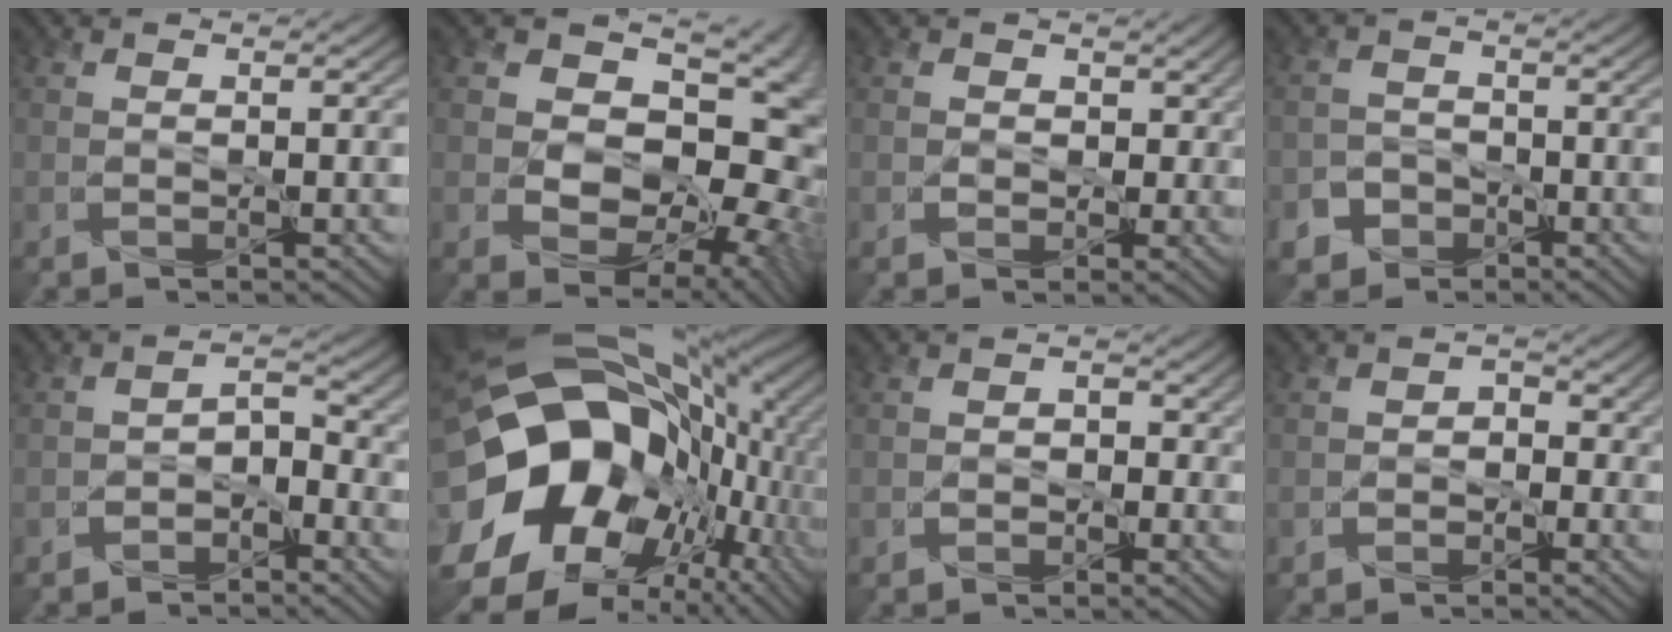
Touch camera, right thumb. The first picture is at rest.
{"total": 15.1, "force": [0.7, 10.9, 10.4], "torque": [-0.144, -0.006, 0.034]}
{"total": 4.4, "force": [0.3, 3.7, 2.4], "torque": [-0.046, 0.001, 0.004]}
{"total": 3.8, "force": [-2.3, 2.9, 0.8], "torque": [-0.019, 0.003, -0.047]}
{"total": 3.5, "force": [-2.4, 2.0, 1.6], "torque": [-0.020, 0.007, -0.042]}
{"total": 23.1, "force": [-1.5, 17.6, 14.8], "torque": [-0.318, -0.016, -0.032]}
{"total": 2.7, "force": [-0.7, 2.4, 1.0], "torque": [-0.011, 0.008, -0.016]}
{"total": 2.7, "force": [-0.9, 2.3, 1.0], "torque": [-0.007, 0.005, -0.018]}